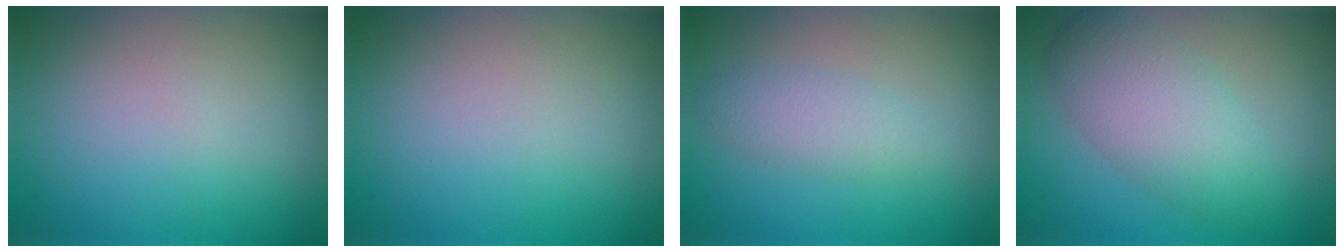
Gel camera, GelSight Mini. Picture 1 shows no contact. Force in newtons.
{"total": 0.0}
{"total": 2.1, "press": 2.1, "slide": 0.1}
{"total": 4.8, "press": 4.8, "slide": 0.1}